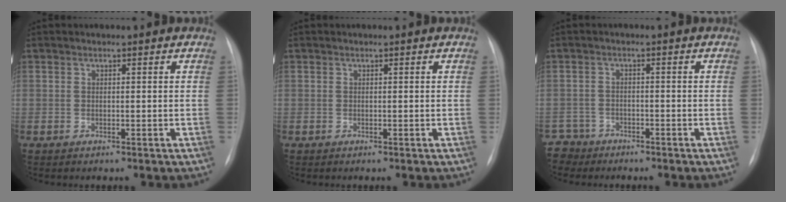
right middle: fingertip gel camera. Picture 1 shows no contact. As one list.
[{"total": 0.0}, {"total": 3.7, "force": [-3.1, 1.7, -1.1], "torque": [0.021, 0.001, -0.061]}]